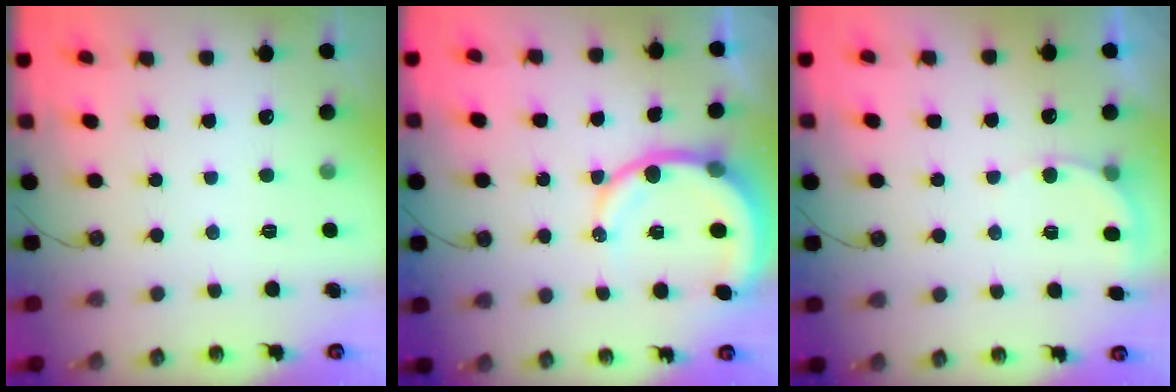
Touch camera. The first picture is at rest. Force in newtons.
{"total": 11.0, "press": 10.9, "slide": 1.4}
{"total": 4.4, "press": 4.2, "slide": 1.2}